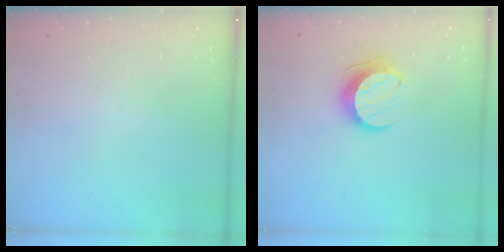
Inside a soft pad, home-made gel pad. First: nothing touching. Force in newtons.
{"total": 10.1, "press": 10.1, "slide": 0.1}